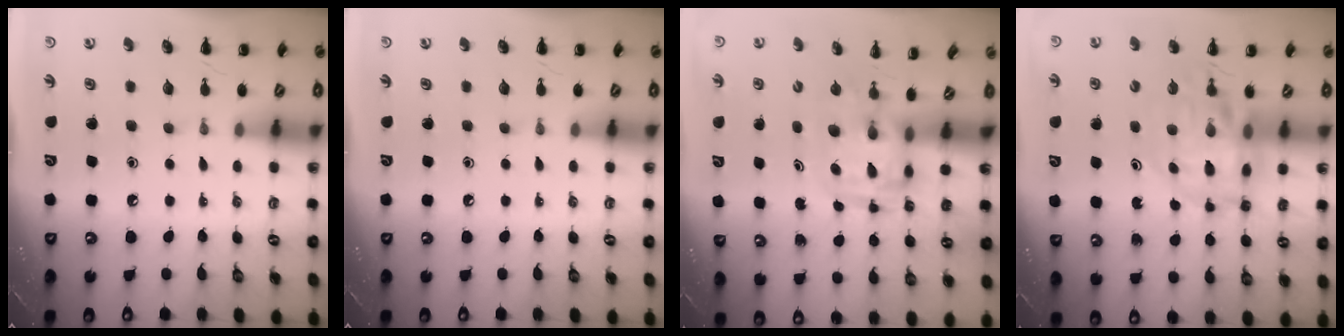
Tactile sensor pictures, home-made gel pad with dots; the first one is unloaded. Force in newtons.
{"total": 0.0}
{"total": 3.3, "press": 3.2, "slide": 0.6}
{"total": 13.2, "press": 12.6, "slide": 3.8}